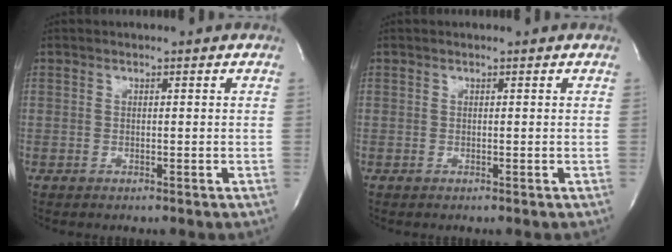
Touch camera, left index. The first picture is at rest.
{"total": 0.0}